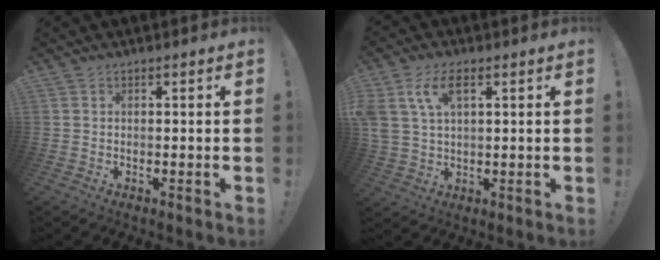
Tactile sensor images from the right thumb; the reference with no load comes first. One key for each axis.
{"total": 8.9, "fx": 3.9, "fy": 4.8, "fz": 6.4, "tx": -0.136, "ty": 0.000, "tz": 0.074}